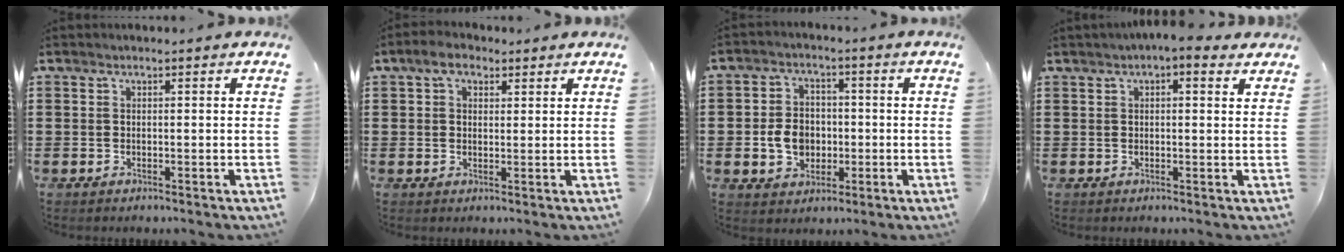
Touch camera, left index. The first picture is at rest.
{"total": 4.0, "force": [2.4, 2.3, 2.2], "torque": [-0.044, 0.008, 0.040]}
{"total": 6.2, "force": [-0.9, 5.2, 3.4], "torque": [-0.074, 0.007, -0.020]}
{"total": 2.4, "force": [1.5, 0.6, 1.8], "torque": [-0.038, 0.005, 0.025]}